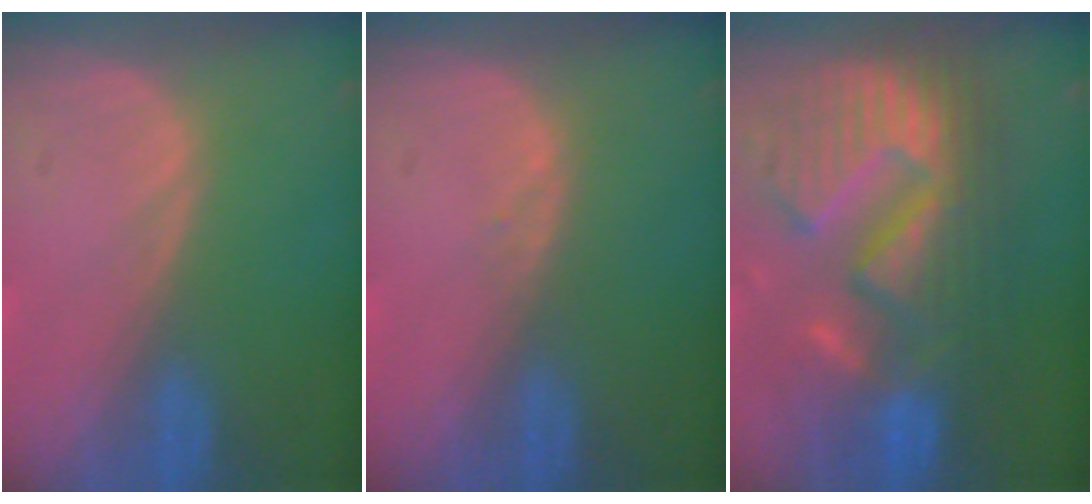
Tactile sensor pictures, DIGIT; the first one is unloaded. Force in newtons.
{"total": 0.7, "press": 0.5, "slide": 0.5}
{"total": 13.2, "press": 13.1, "slide": 1.4}